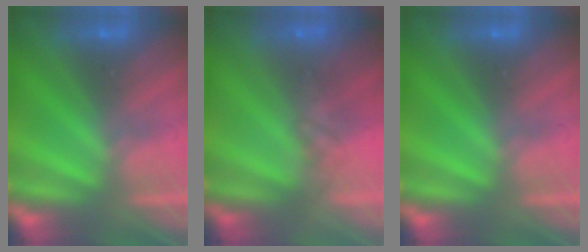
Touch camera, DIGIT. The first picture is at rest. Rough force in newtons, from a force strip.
{"total": 1.7}
{"total": 0.0}